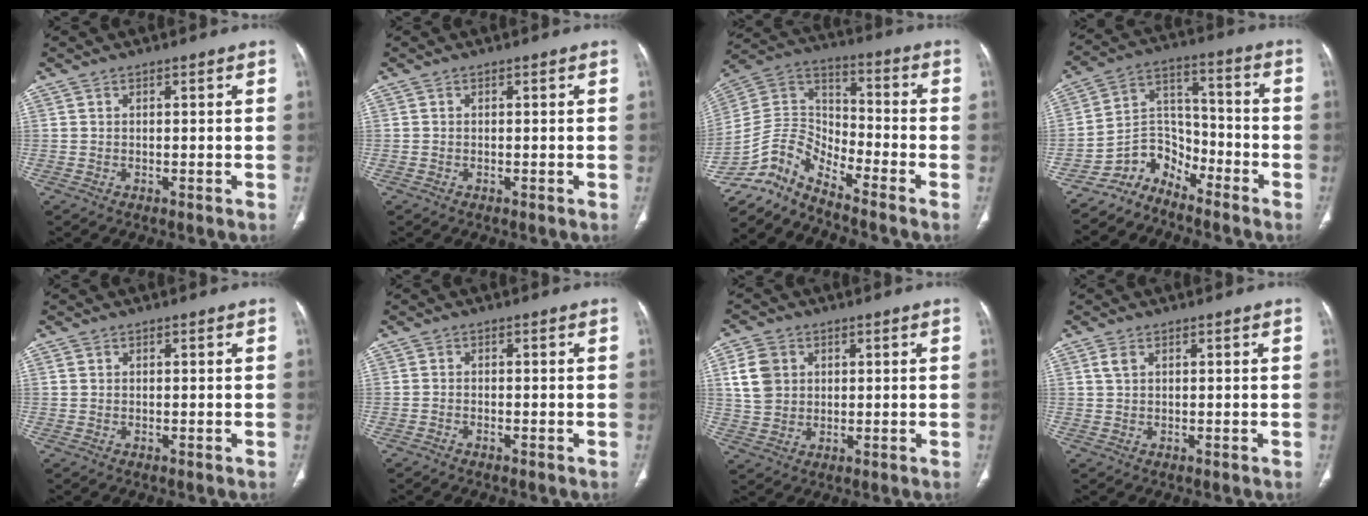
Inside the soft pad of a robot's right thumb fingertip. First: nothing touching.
{"total": 0.0}
{"total": 11.1, "force": [-10.2, 2.3, 3.9], "torque": [-0.085, 0.082, -0.210]}
{"total": 8.5, "force": [-7.3, 4.3, 0.8], "torque": [0.016, 0.091, -0.150]}
{"total": 0.5, "force": [0.3, 0.4, 0.2], "torque": [0.001, 0.001, 0.005]}
{"total": 0.8, "force": [-0.7, 0.3, 0.3], "torque": [-0.009, 0.002, -0.017]}
{"total": 7.4, "force": [2.2, 6.0, 3.7], "torque": [-0.055, -0.004, 0.045]}
{"total": 1.6, "force": [0.7, 0.9, 1.1], "torque": [-0.027, 0.005, 0.019]}